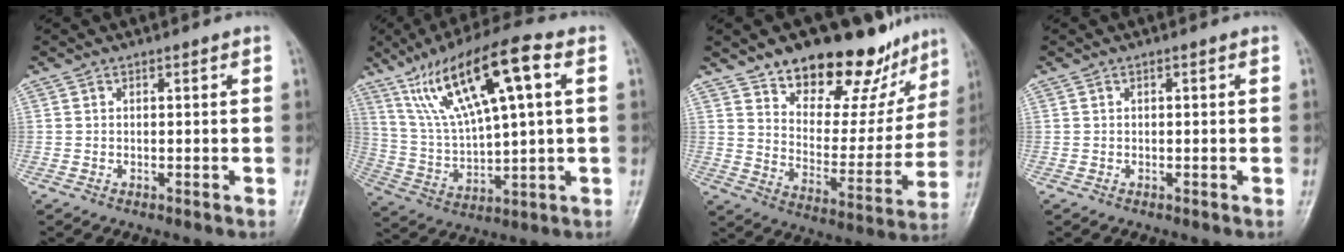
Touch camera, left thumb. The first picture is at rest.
{"total": 18.6, "force": [7.6, 4.9, 16.2], "torque": [-0.294, 0.000, 0.142]}
{"total": 22.1, "force": [16.3, 10.4, 10.6], "torque": [-0.095, -0.091, 0.243]}
{"total": 0.0}